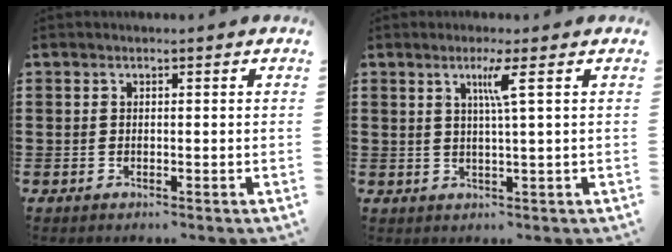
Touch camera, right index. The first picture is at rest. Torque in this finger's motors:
{"motor_torque": [0.57, -0.01, 0.10, 0.10]}